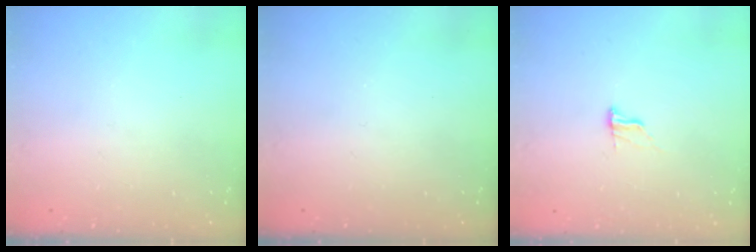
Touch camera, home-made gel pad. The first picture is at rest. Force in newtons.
{"total": 0.0}
{"total": 7.4, "press": 7.4, "slide": 0.8}